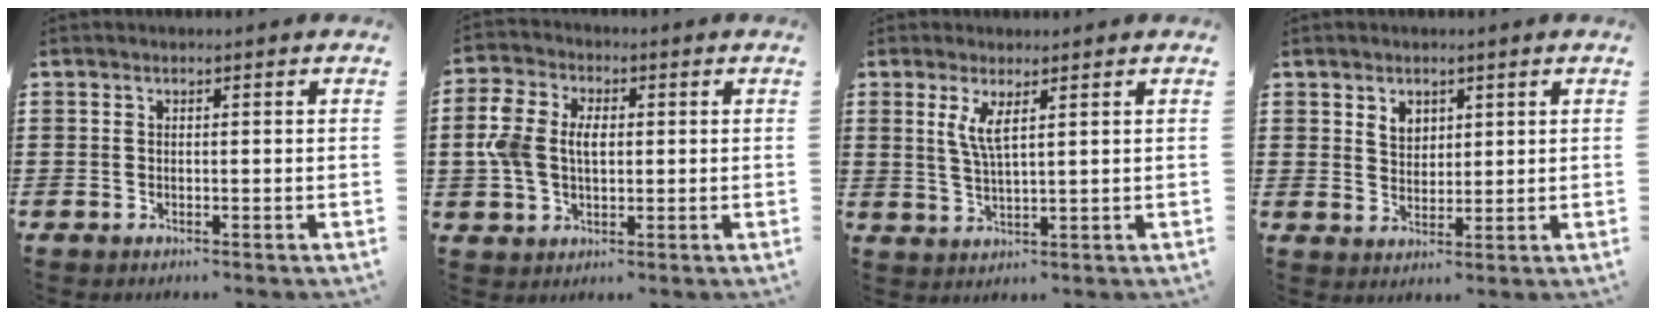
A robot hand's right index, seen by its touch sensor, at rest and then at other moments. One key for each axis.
{"total": 6.2, "fx": 0.1, "fy": 4.3, "fz": 4.5, "tx": -0.116, "ty": 0.008, "tz": -0.006}
{"total": 3.9, "fx": 1.8, "fy": 0.7, "fz": 3.4, "tx": -0.074, "ty": 0.000, "tz": 0.030}
{"total": 2.9, "fx": 1.9, "fy": 2.0, "fz": 1.0, "tx": -0.026, "ty": 0.006, "tz": 0.035}